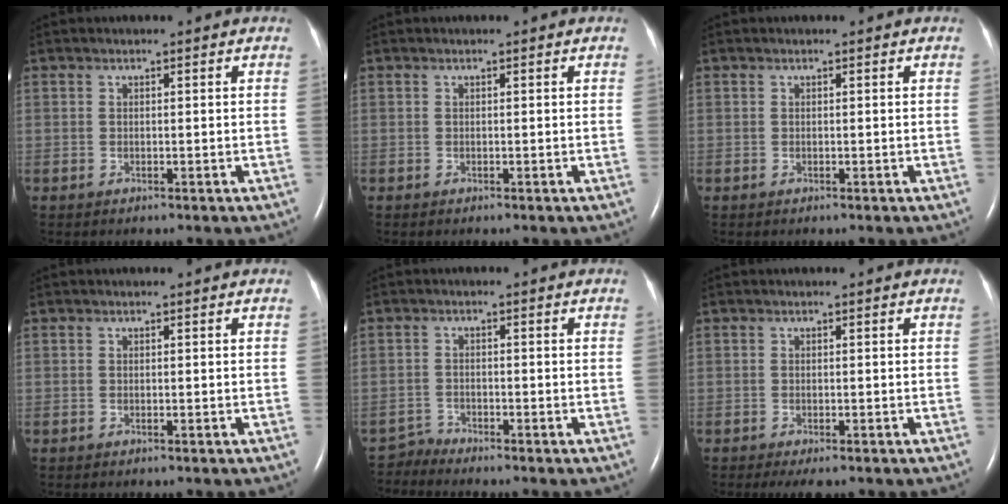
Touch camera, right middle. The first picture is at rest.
{"total": 0.0}
{"total": 0.0}
{"total": 0.0}
{"total": 2.2, "force": [-1.9, -0.4, -1.2], "torque": [0.028, -0.016, -0.036]}
{"total": 2.5, "force": [-1.7, 0.8, 1.6], "torque": [-0.024, -0.007, -0.022]}